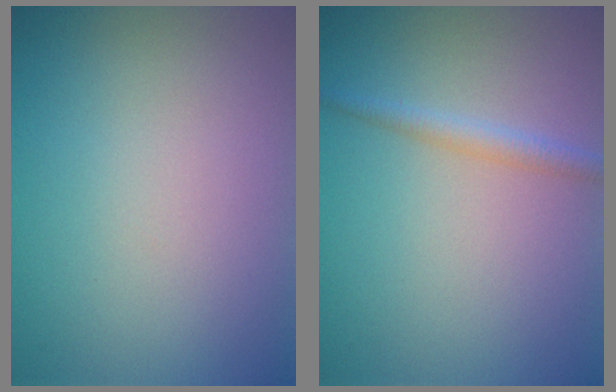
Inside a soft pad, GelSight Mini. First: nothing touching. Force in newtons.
{"total": 1.7, "press": 1.7, "slide": 0.0}